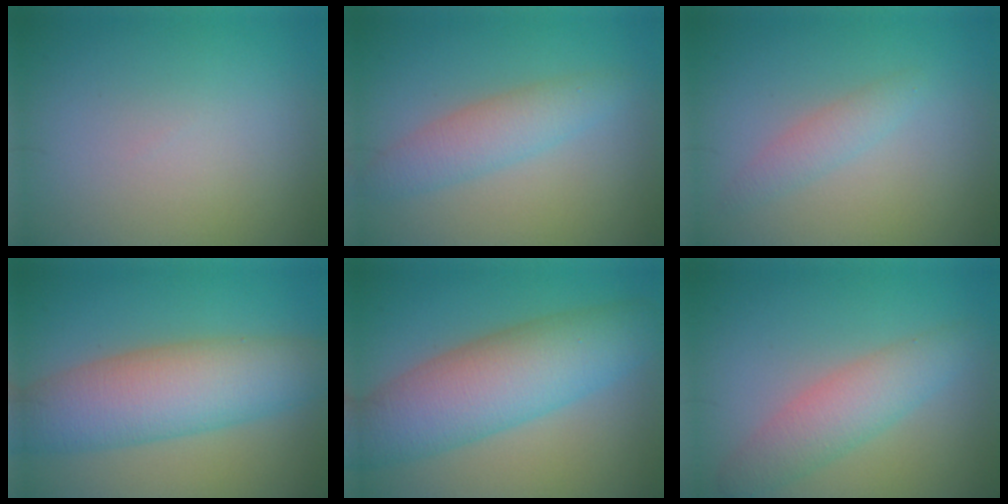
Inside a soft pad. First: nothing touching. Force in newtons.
{"total": 3.3, "press": 3.3, "slide": 0.1}
{"total": 1.7, "press": 1.7, "slide": 0.1}
{"total": 8.3, "press": 8.3, "slide": 0.5}
{"total": 8.7, "press": 8.7, "slide": 0.2}
{"total": 3.9, "press": 3.9, "slide": 0.1}